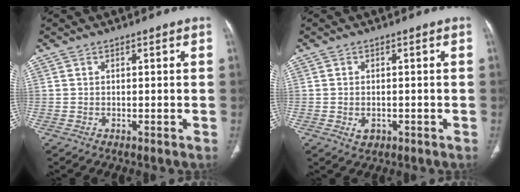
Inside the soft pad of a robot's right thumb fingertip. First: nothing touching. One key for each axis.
{"total": 2.3, "fx": -0.7, "fy": 1.7, "fz": 1.5, "tx": -0.020, "ty": 0.003, "tz": -0.004}